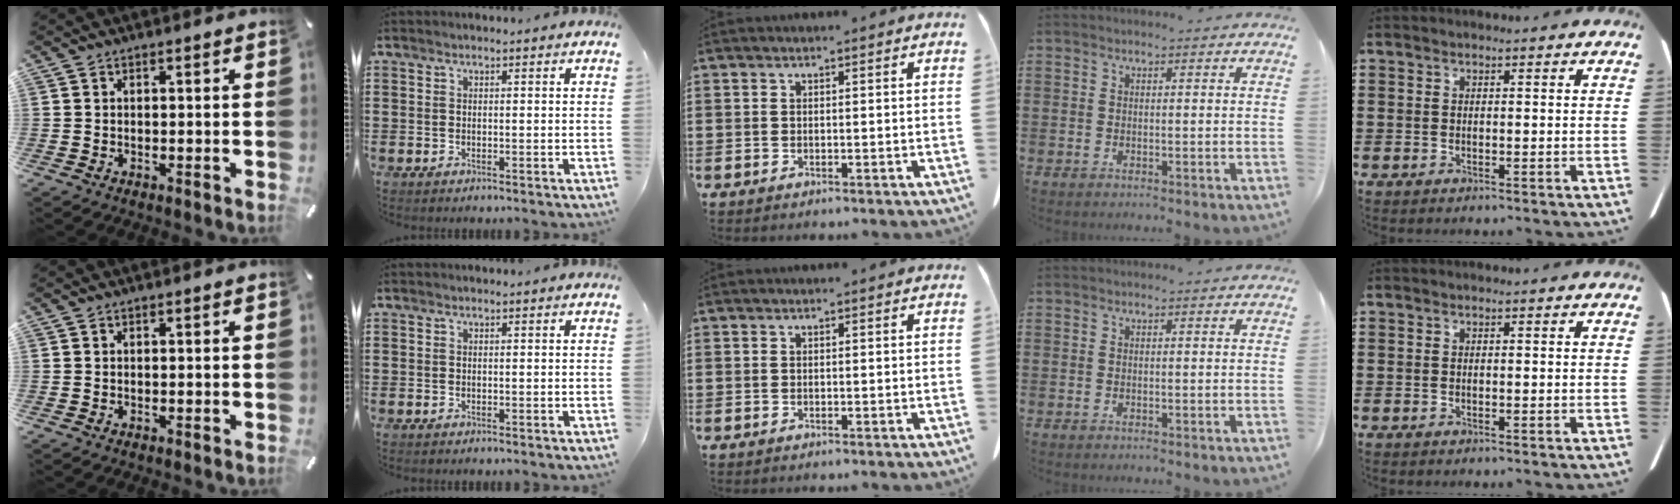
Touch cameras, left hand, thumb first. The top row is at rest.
{}